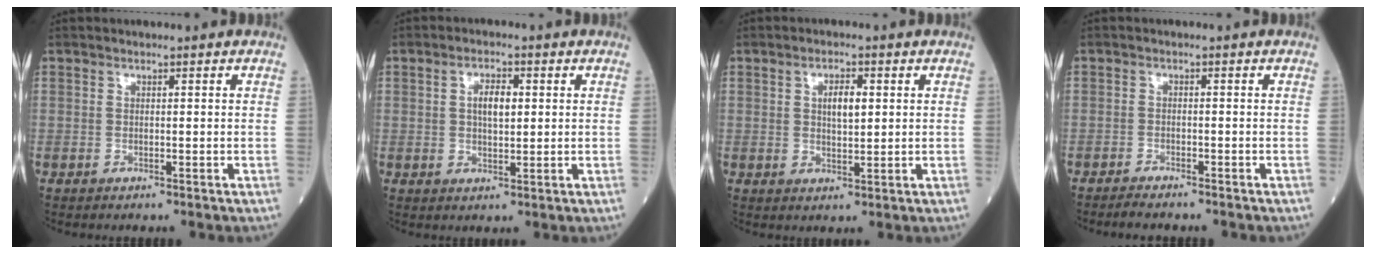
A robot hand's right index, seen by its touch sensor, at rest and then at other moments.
{"total": 3.9, "force": [0.7, 1.5, 3.6], "torque": [-0.063, 0.004, 0.013]}
{"total": 3.7, "force": [0.9, 1.3, 3.4], "torque": [-0.057, 0.001, 0.015]}
{"total": 2.9, "force": [-2.6, 0.4, 1.0], "torque": [-0.021, -0.005, -0.040]}